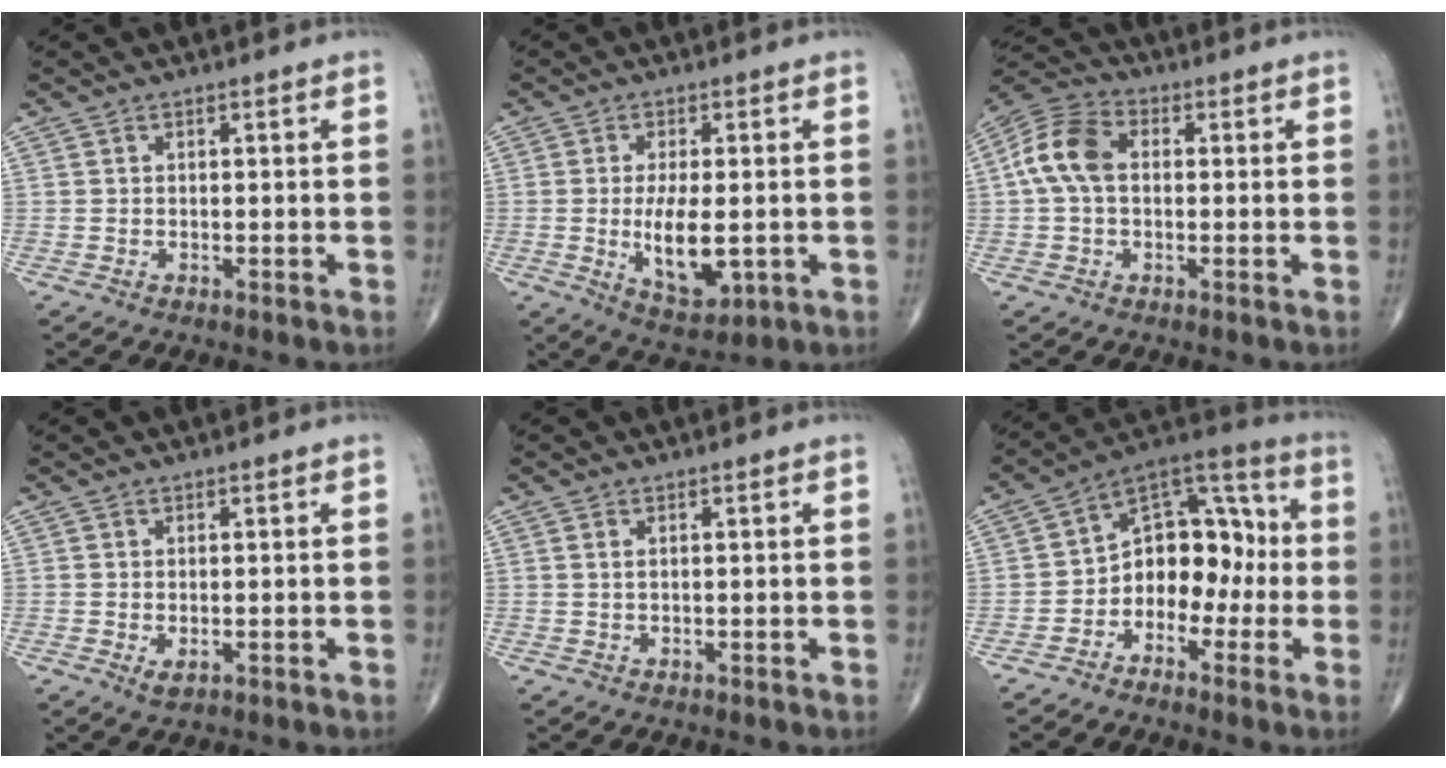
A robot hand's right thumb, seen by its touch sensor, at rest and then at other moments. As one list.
[{"total": 9.8, "force": [-1.2, 4.3, 8.7], "torque": [-0.139, -0.017, -0.012]}, {"total": 9.6, "force": [0.7, 6.4, 7.1], "torque": [-0.147, 0.029, 0.004]}, {"total": 1.8, "force": [-0.4, 0.9, 1.5], "torque": [-0.024, -0.005, -0.002]}, {"total": 0.8, "force": [0.3, 0.3, 0.6], "torque": [-0.014, 0.005, 0.008]}, {"total": 12.9, "force": [-2.4, 9.0, 8.9], "torque": [-0.092, 0.056, -0.055]}]